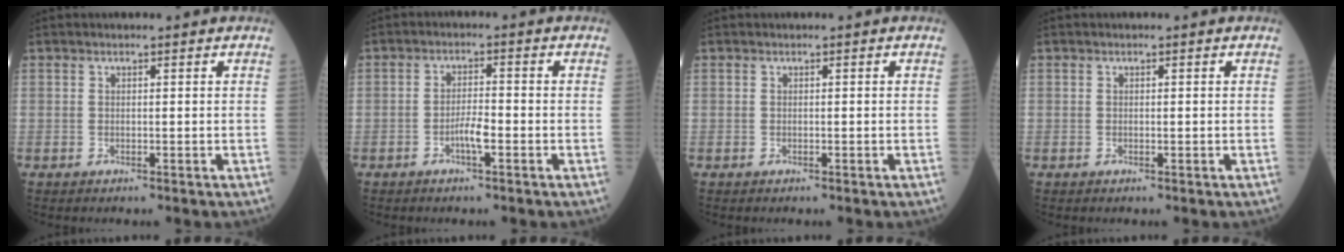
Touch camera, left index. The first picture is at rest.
{"total": 3.1, "force": [-1.6, 0.4, 2.6], "torque": [-0.048, -0.001, -0.033]}
{"total": 0.0}
{"total": 0.0}